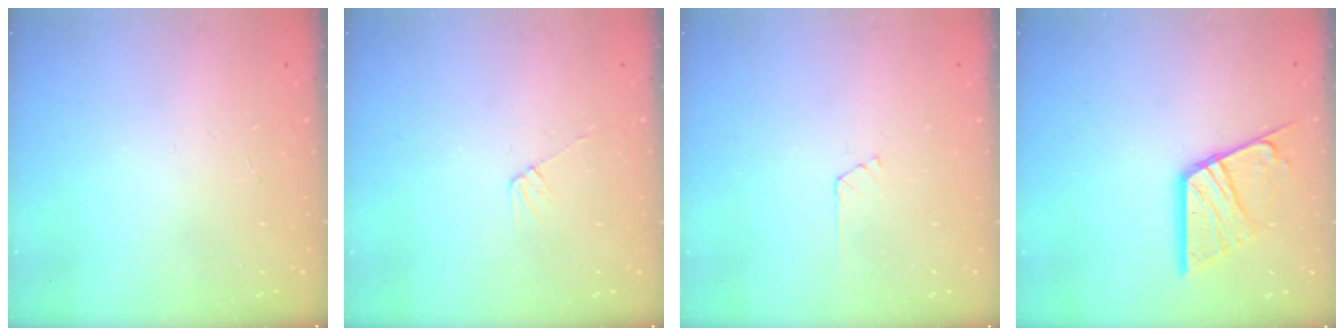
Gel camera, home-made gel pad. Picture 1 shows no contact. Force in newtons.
{"total": 5.2, "press": 5.2, "slide": 0.6}
{"total": 2.4, "press": 2.4, "slide": 0.3}
{"total": 14.7, "press": 14.6, "slide": 1.6}